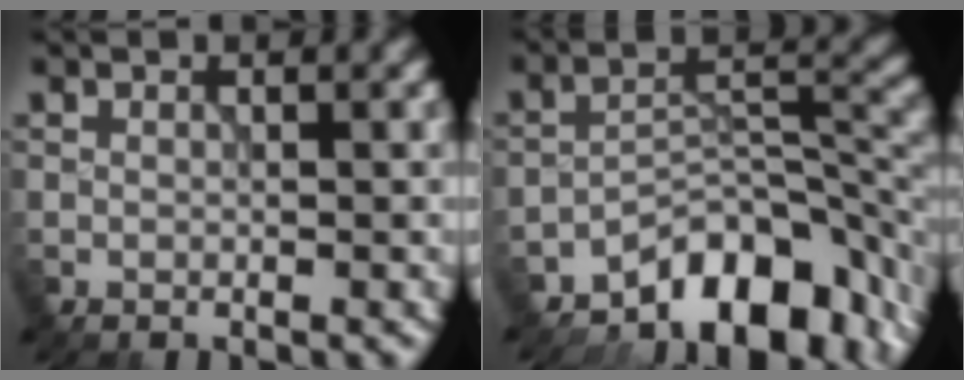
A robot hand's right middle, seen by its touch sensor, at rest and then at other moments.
{"total": 9.1, "force": [-6.4, 3.8, 5.3], "torque": [-0.057, 0.000, -0.109]}